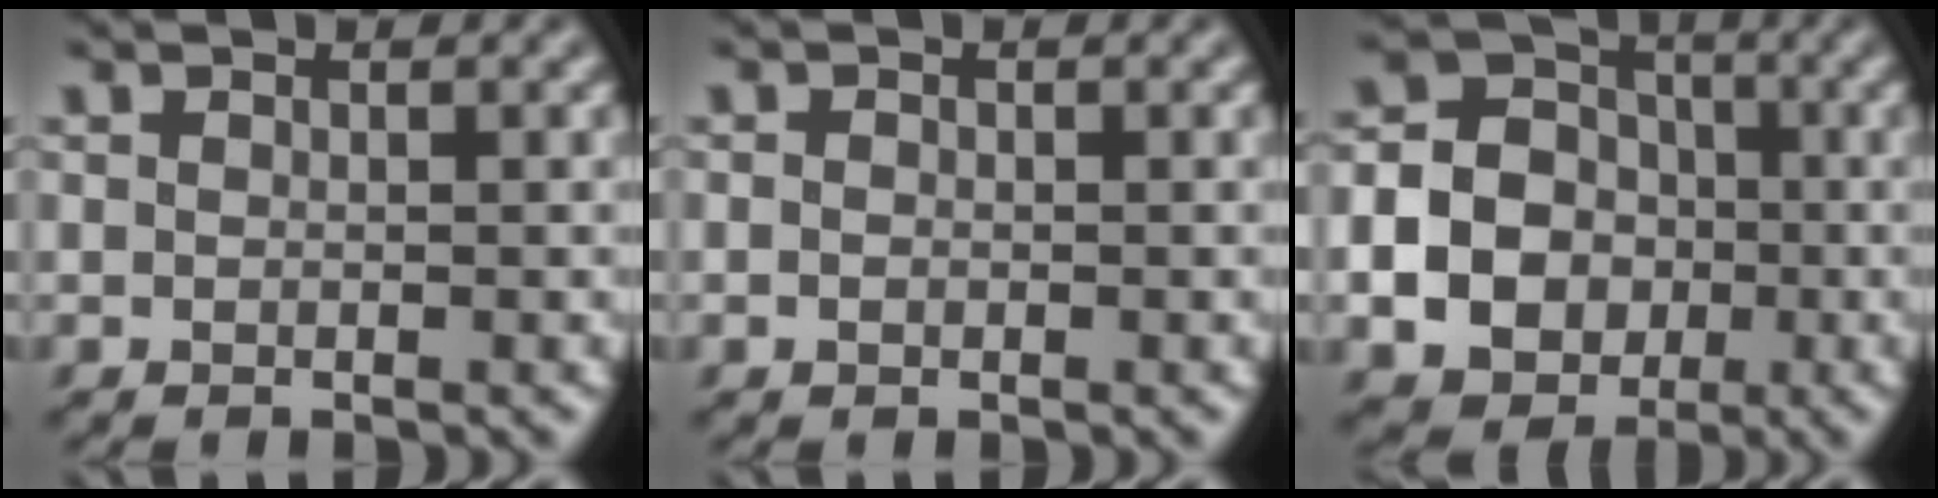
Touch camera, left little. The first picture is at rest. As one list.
[{"total": 0.7, "force": [0.0, 0.6, 0.4], "torque": [-0.001, 0.005, -0.005]}, {"total": 17.6, "force": [-4.7, 16.2, 5.1], "torque": [-0.156, -0.039, -0.103]}]